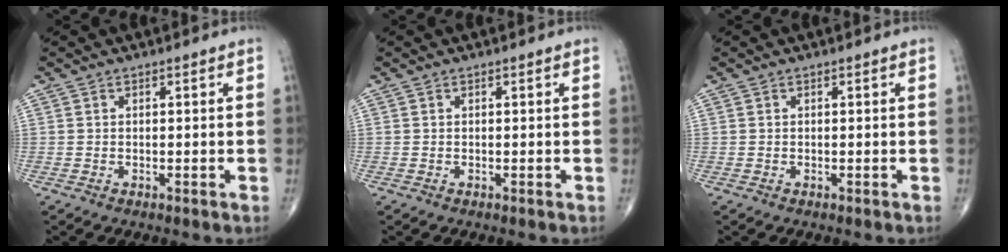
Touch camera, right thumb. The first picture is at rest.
{"total": 0.0}
{"total": 0.0}